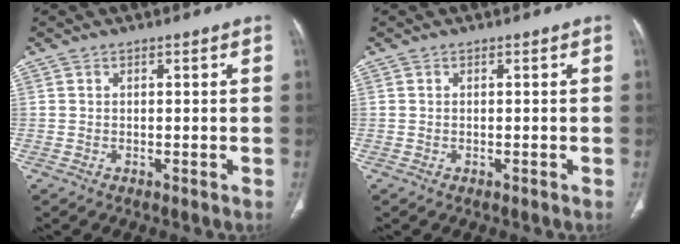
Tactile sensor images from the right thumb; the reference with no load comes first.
{"total": 0.0}